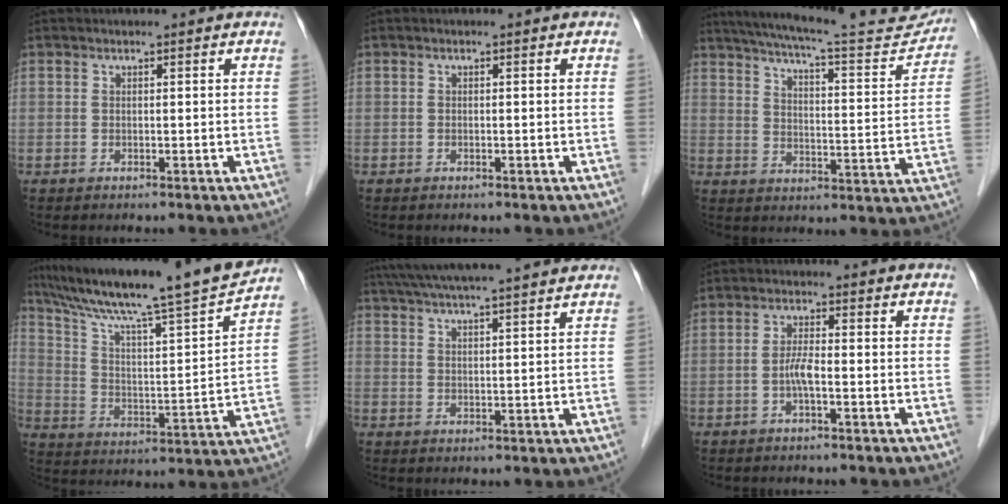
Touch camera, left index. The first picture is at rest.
{"total": 0.0}
{"total": 23.2, "force": [21.0, 2.8, 9.6], "torque": [-0.150, -0.028, 0.271]}
{"total": 20.8, "force": [17.9, -0.8, 10.6], "torque": [-0.180, -0.013, 0.279]}
{"total": 17.0, "force": [15.1, 0.2, 8.0], "torque": [-0.141, 0.035, 0.214]}
{"total": 2.7, "force": [-0.9, 0.4, 2.5], "torque": [-0.057, 0.004, -0.020]}